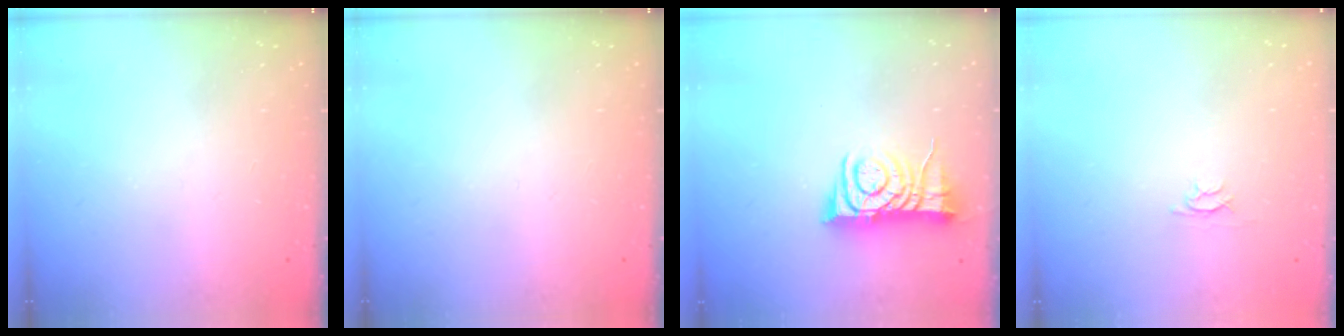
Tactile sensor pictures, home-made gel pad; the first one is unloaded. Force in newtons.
{"total": 0.0}
{"total": 8.0, "press": 8.0, "slide": 0.7}
{"total": 2.4, "press": 2.4, "slide": 0.3}